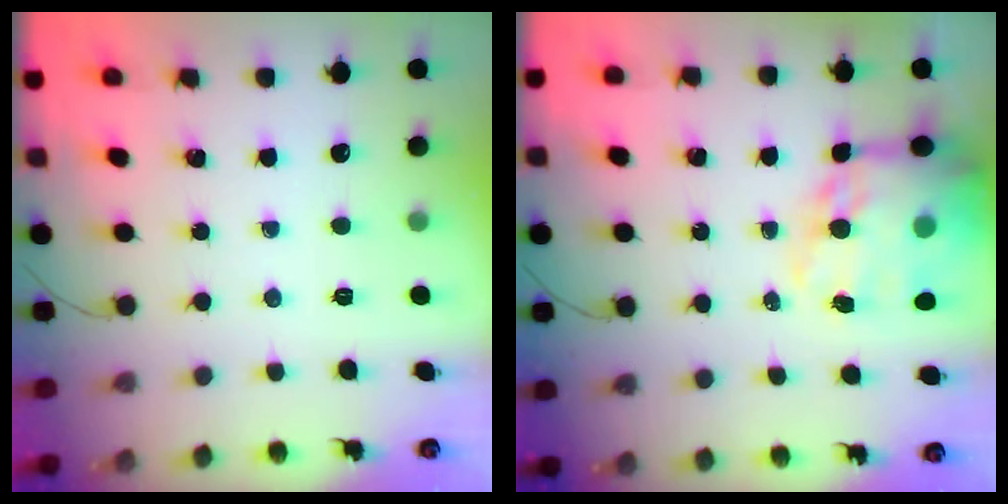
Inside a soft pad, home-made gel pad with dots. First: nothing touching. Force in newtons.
{"total": 21.5, "press": 20.8, "slide": 5.3}